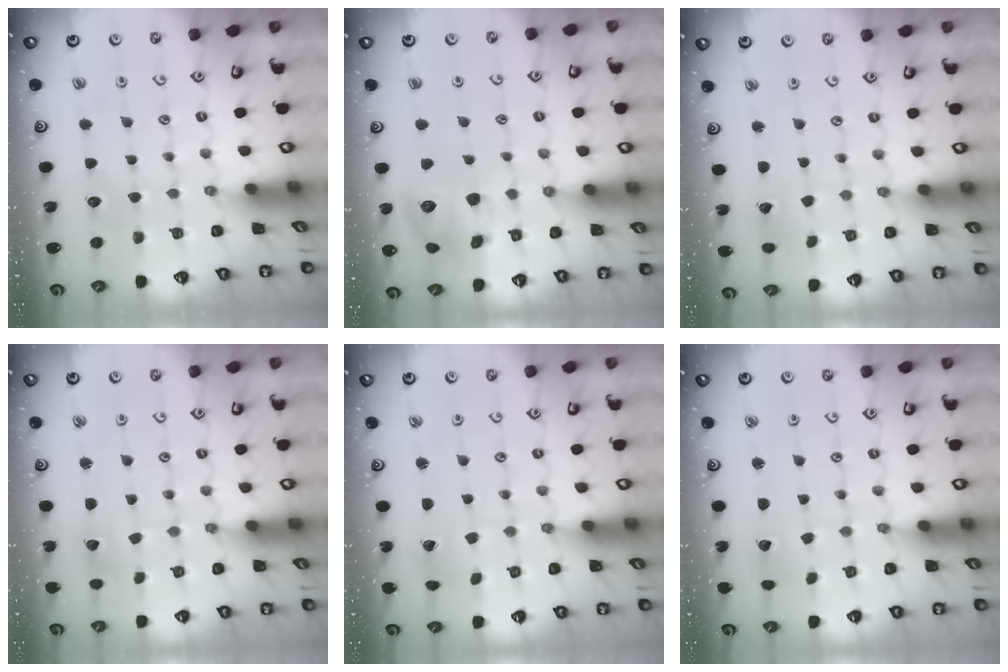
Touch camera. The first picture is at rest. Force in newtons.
{"total": 10.7, "press": 10.6, "slide": 1.8}
{"total": 2.8, "press": 2.8, "slide": 0.3}
{"total": 3.0, "press": 3.0, "slide": 0.3}
{"total": 0.0}
{"total": 1.5, "press": 1.5, "slide": 0.0}